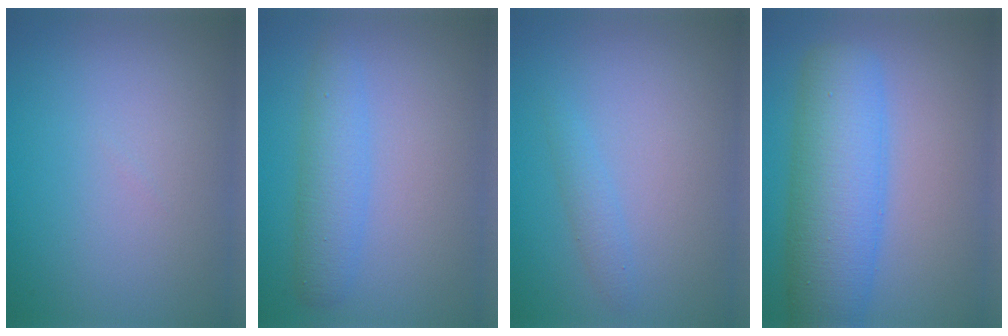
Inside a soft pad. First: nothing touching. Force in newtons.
{"total": 3.1, "press": 3.1, "slide": 0.1}
{"total": 1.2, "press": 1.2, "slide": 0.1}
{"total": 8.0, "press": 8.0, "slide": 0.1}